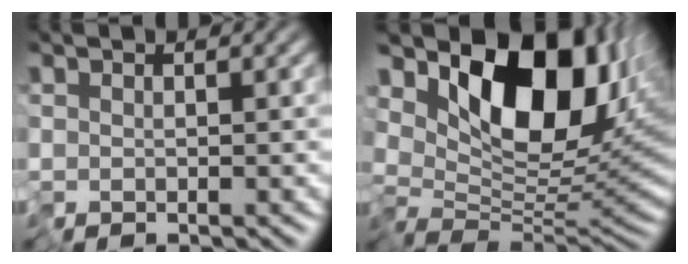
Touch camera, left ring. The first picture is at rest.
{"total": 12.9, "force": [5.5, 6.3, 9.7], "torque": [-0.149, 0.007, 0.092]}